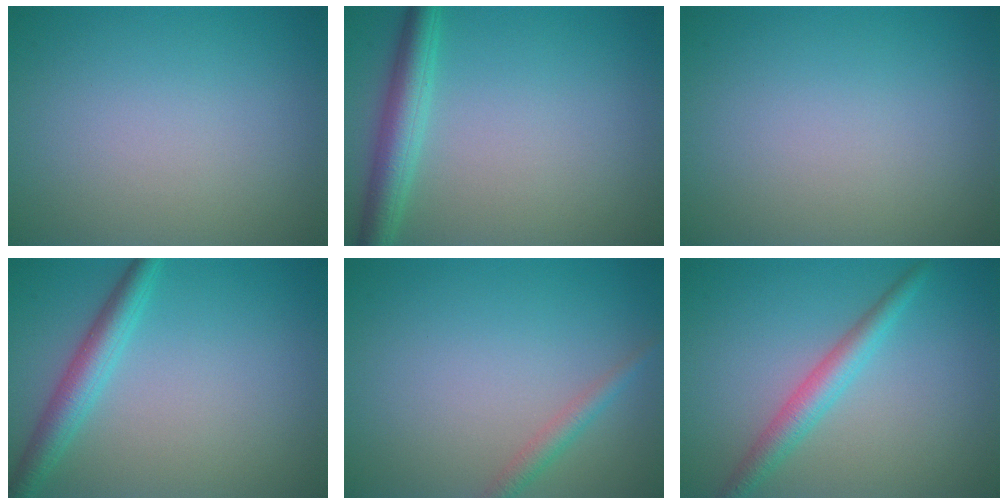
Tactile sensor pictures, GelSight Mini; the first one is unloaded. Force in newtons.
{"total": 3.8, "press": 3.8, "slide": 0.1}
{"total": 0.0}
{"total": 3.3, "press": 3.3, "slide": 0.1}
{"total": 1.6, "press": 1.6, "slide": 0.1}
{"total": 3.0, "press": 3.0, "slide": 0.0}